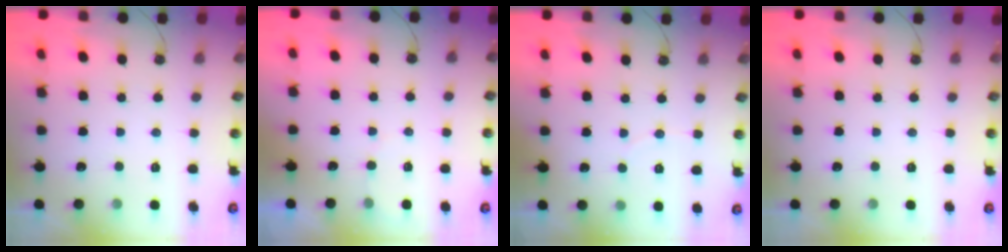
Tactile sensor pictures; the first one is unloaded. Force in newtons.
{"total": 1.7, "press": 1.7, "slide": 0.2}
{"total": 2.3, "press": 2.3, "slide": 0.2}
{"total": 0.0}